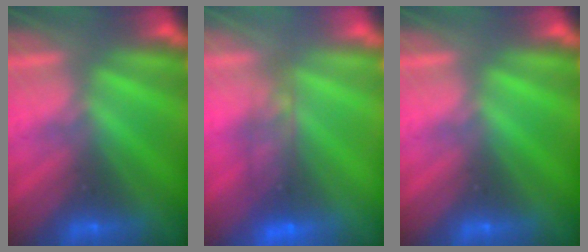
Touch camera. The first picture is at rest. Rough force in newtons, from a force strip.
{"total": 7.1}
{"total": 0.0}